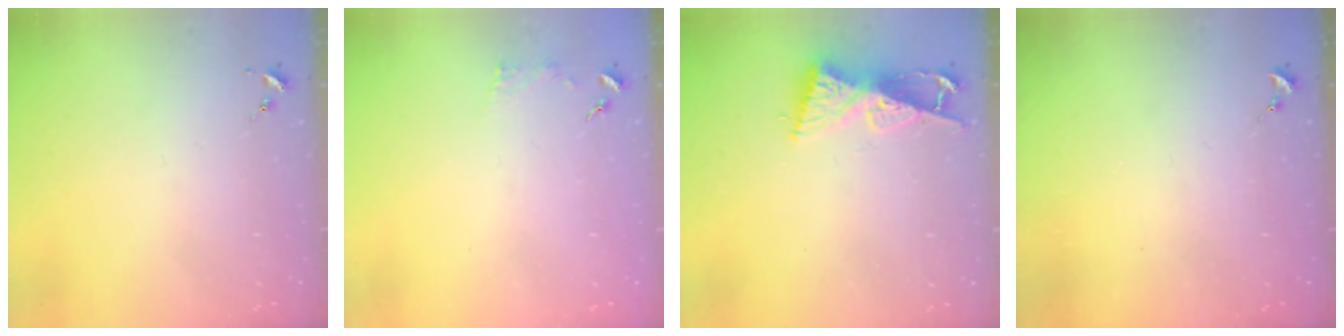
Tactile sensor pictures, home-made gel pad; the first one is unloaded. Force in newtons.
{"total": 3.4, "press": 3.3, "slide": 0.5}
{"total": 8.9, "press": 8.9, "slide": 0.3}
{"total": 0.0}